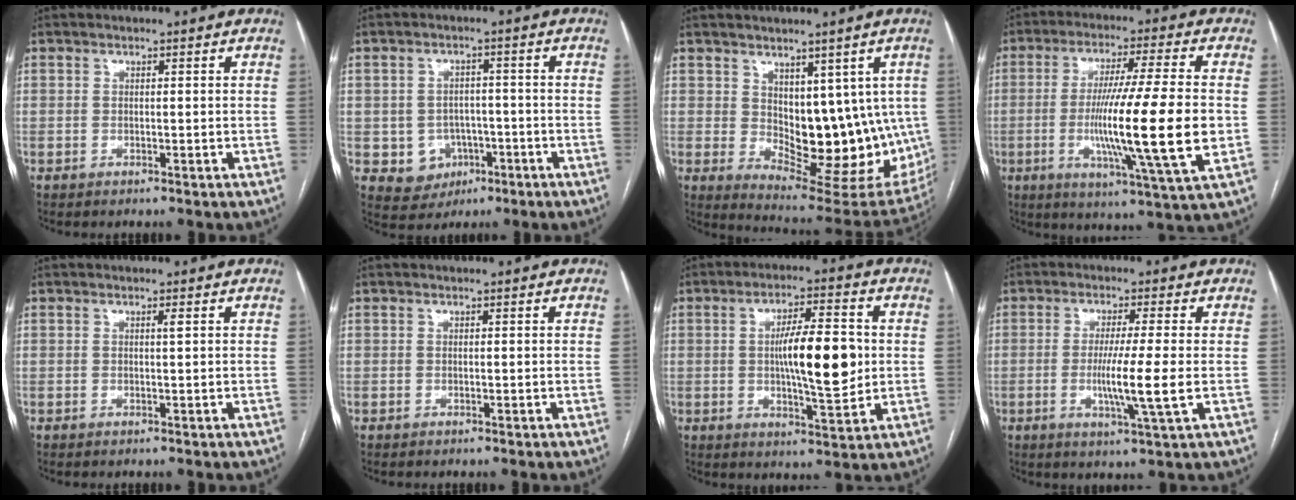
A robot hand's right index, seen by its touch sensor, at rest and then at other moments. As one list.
[{"total": 6.0, "force": [-2.0, 5.4, 1.5], "torque": [-0.020, 0.011, -0.016]}, {"total": 14.8, "force": [1.6, 7.9, 12.5], "torque": [-0.154, -0.013, 0.048]}, {"total": 17.5, "force": [-2.3, -0.6, 17.4], "torque": [-0.307, -0.020, -0.044]}, {"total": 0.7, "force": [0.3, -0.1, 0.6], "torque": [-0.012, 0.000, 0.006]}, {"total": 0.0}, {"total": 11.5, "force": [0.4, 2.3, 11.2], "torque": [-0.187, 0.004, 0.007]}, {"total": 7.6, "force": [-1.0, -0.9, 7.4], "torque": [-0.137, -0.022, -0.020]}]